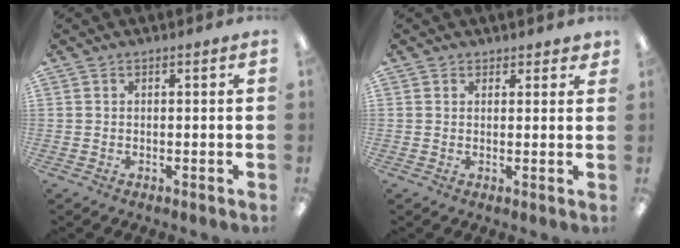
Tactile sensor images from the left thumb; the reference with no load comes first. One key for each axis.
{"total": 1.9, "fx": 1.5, "fy": 1.1, "fz": 0.1, "tx": 0.005, "ty": -0.002, "tz": 0.028}